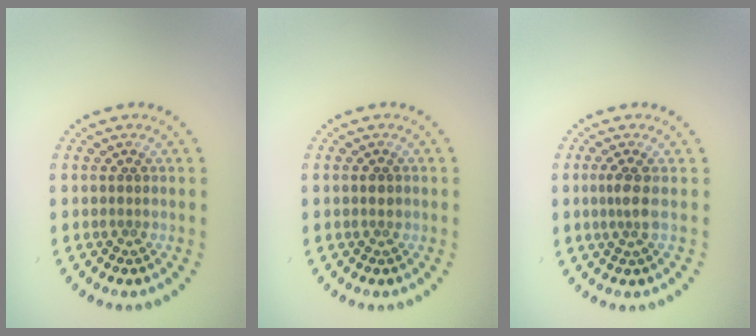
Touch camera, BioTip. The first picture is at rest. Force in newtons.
{"total": 0.9, "press": 0.9, "slide": 0.0}
{"total": 1.7, "press": 1.2, "slide": 1.2}